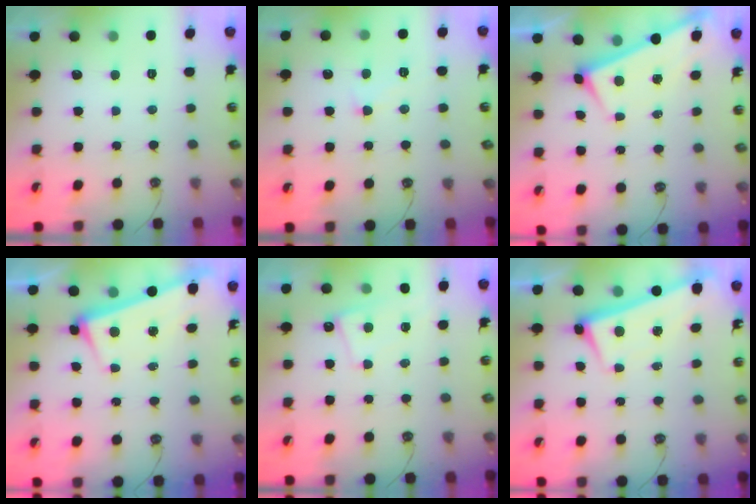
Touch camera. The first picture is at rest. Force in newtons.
{"total": 1.1, "press": 1.0, "slide": 0.4}
{"total": 1.4, "press": 1.3, "slide": 0.3}
{"total": 3.4, "press": 3.2, "slide": 1.0}
{"total": 2.4, "press": 2.4, "slide": 0.6}
{"total": 2.5, "press": 2.4, "slide": 0.6}